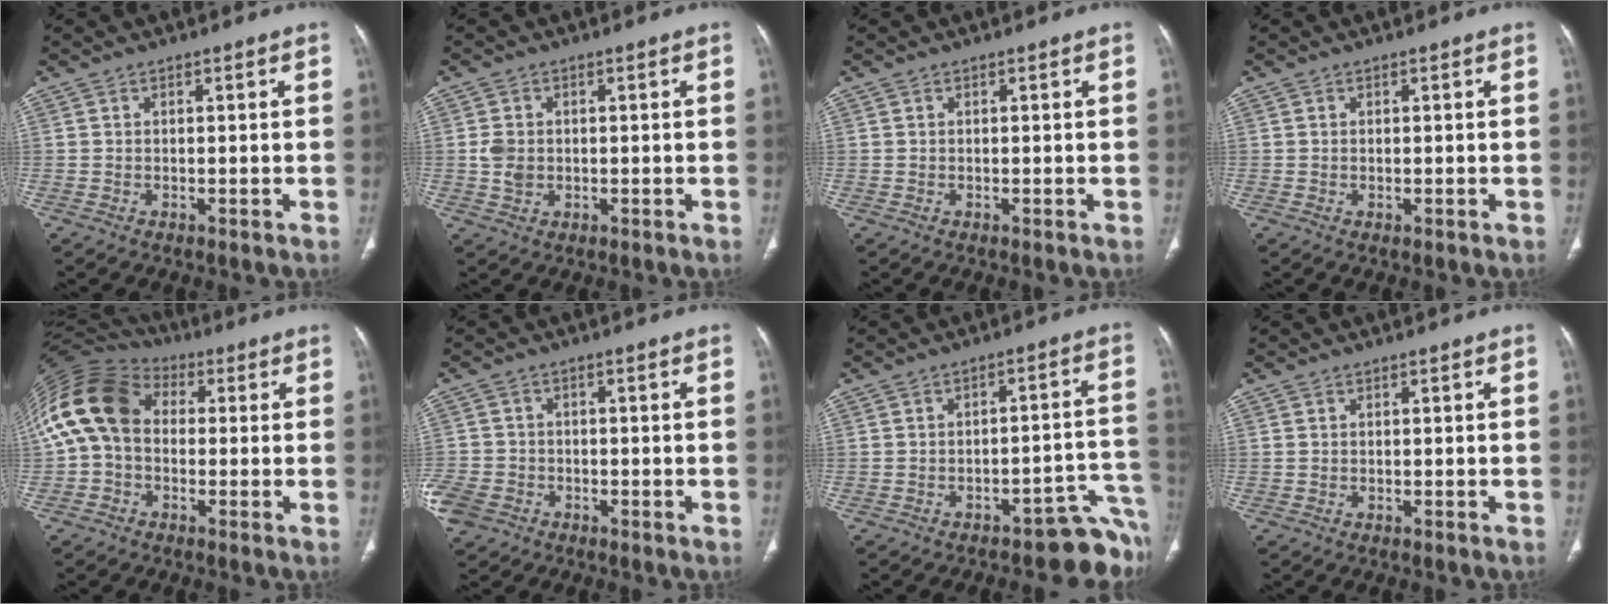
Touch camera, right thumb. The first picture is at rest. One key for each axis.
{"total": 3.3, "fx": -0.1, "fy": 2.7, "fz": 2.0, "tx": -0.034, "ty": 0.001, "tz": 0.002}
{"total": 0.0}
{"total": 0.0}
{"total": 15.7, "fx": 0.9, "fy": 11.6, "fz": 10.6, "tx": -0.215, "ty": 0.043, "tz": 0.005}
{"total": 6.8, "fx": -3.2, "fy": 5.5, "fz": 2.6, "tx": -0.070, "ty": 0.014, "tz": -0.055}
{"total": 9.4, "fx": -7.9, "fy": 3.1, "fz": 4.0, "tx": 0.000, "ty": 0.092, "tz": -0.100}
{"total": 0.0}